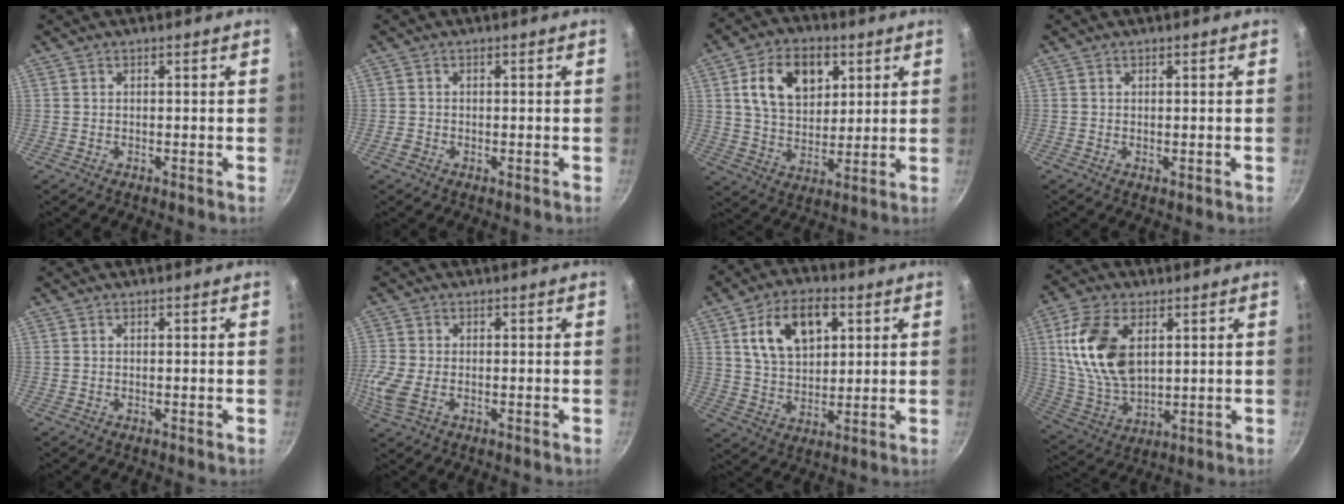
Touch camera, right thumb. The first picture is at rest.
{"total": 0.6, "force": [-0.3, 0.4, 0.3], "torque": [-0.005, 0.000, -0.007]}
{"total": 14.0, "force": [4.8, 9.5, 9.2], "torque": [-0.125, -0.008, 0.078]}
{"total": 0.6, "force": [0.0, 0.2, 0.5], "torque": [-0.007, -0.003, 0.000]}
{"total": 0.0}
{"total": 6.0, "force": [-1.3, 3.6, 4.6], "torque": [-0.108, -0.006, -0.030]}
{"total": 13.5, "force": [4.7, 8.3, 9.5], "torque": [-0.135, -0.005, 0.082]}
{"total": 16.2, "force": [4.2, 9.5, 12.4], "torque": [-0.221, -0.014, 0.092]}